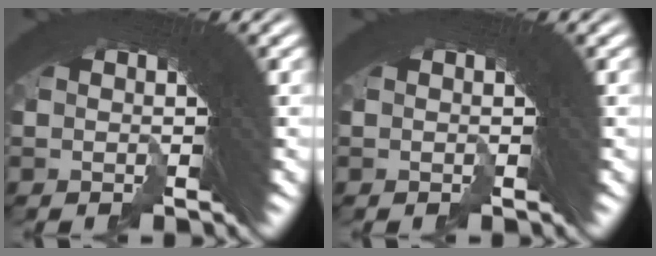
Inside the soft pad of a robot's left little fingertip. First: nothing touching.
{"total": 0.0}